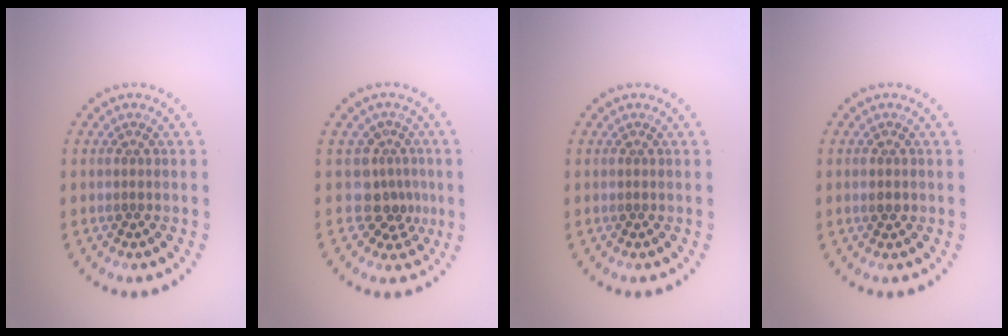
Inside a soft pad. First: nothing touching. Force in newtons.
{"total": 3.1, "press": 2.2, "slide": 2.3}
{"total": 0.0}
{"total": 1.3, "press": 1.3, "slide": 0.1}